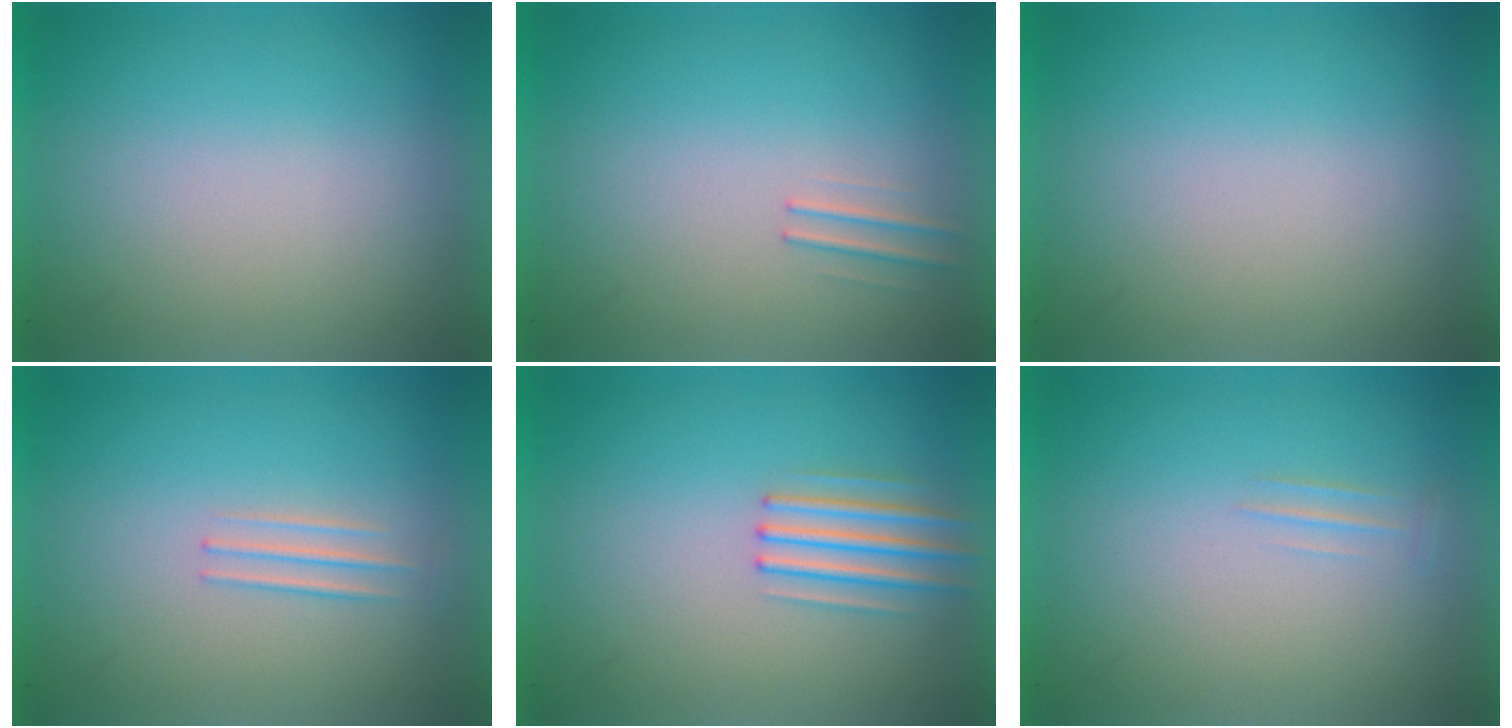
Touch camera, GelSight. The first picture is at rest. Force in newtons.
{"total": 1.1}
{"total": 0.0}
{"total": 1.4}
{"total": 2.3}
{"total": 2.0}